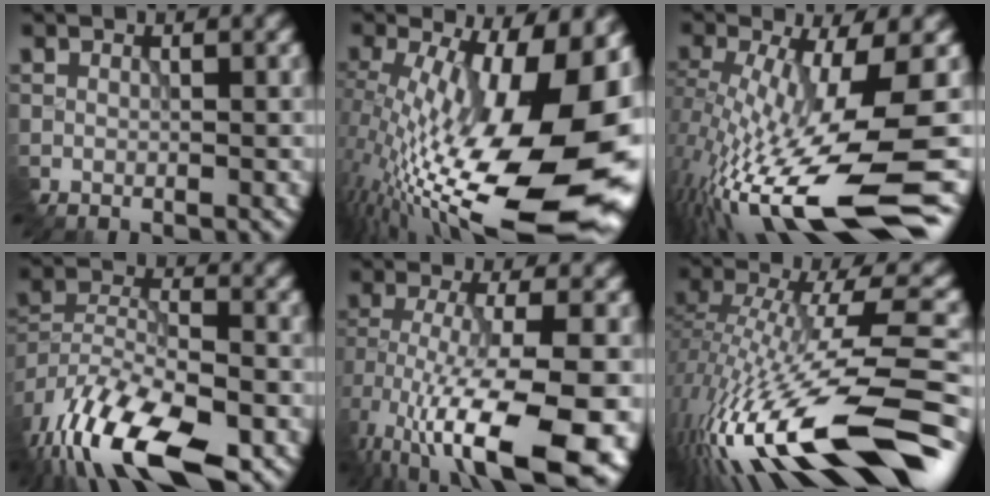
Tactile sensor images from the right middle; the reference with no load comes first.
{"total": 18.5, "force": [-2.6, 6.5, 17.2], "torque": [-0.258, -0.017, -0.046]}
{"total": 14.8, "force": [-5.0, 3.2, 13.6], "torque": [-0.266, -0.021, -0.075]}
{"total": 13.1, "force": [-9.2, 4.7, 8.1], "torque": [-0.160, -0.005, -0.168]}
{"total": 14.8, "force": [-7.7, 5.2, 11.5], "torque": [-0.222, -0.030, -0.107]}
{"total": 17.0, "force": [-8.3, 4.6, 14.1], "torque": [-0.264, 0.011, -0.145]}